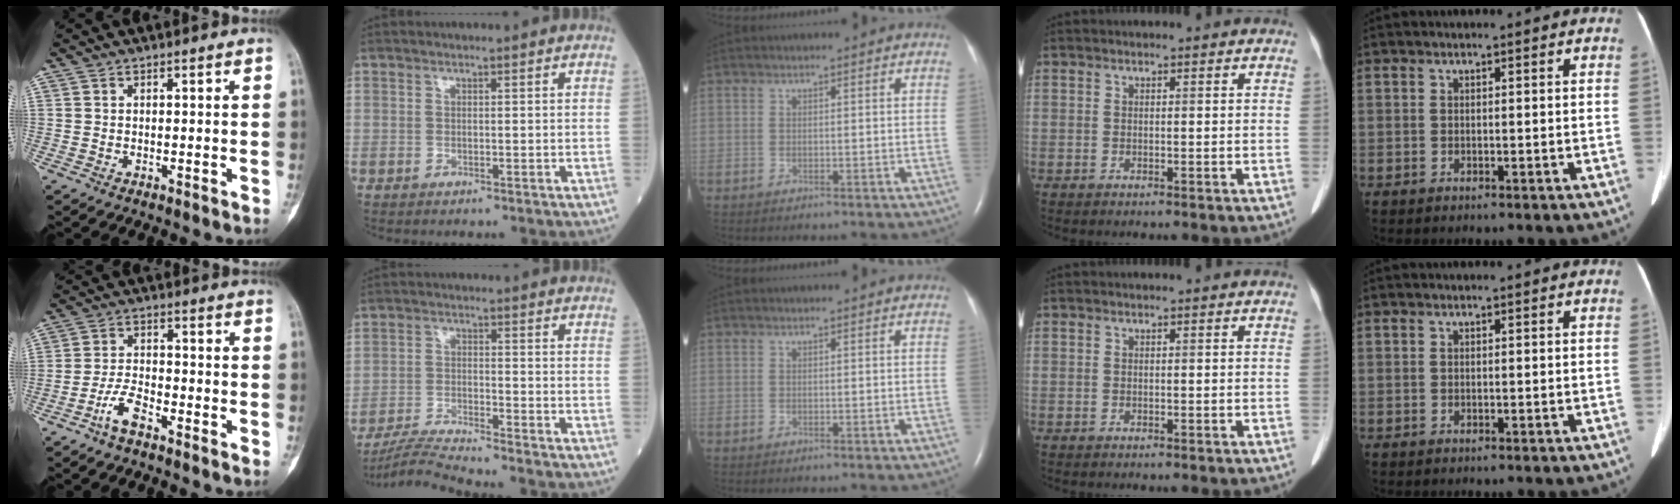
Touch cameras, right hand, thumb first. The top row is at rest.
{"thumb": {"total": 5.0, "force": [-3.4, 1.8, 3.2], "torque": [-0.065, 0.025, -0.068]}, "index": {"total": 5.9, "force": [-5.4, -2.0, 1.0], "torque": [-0.028, -0.019, -0.106]}}